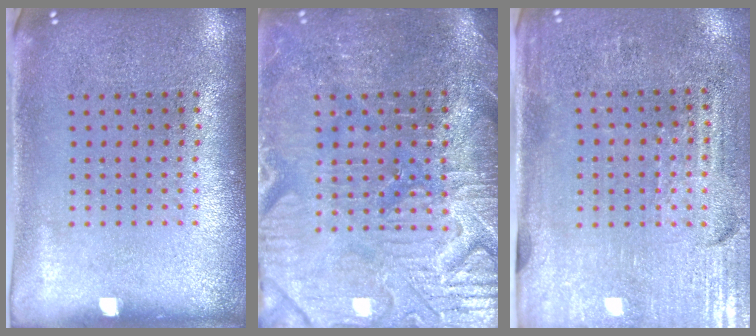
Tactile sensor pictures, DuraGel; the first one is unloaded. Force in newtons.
{"total": 3.9, "press": 3.7, "slide": 1.2}
{"total": 3.4, "press": 3.1, "slide": 1.4}